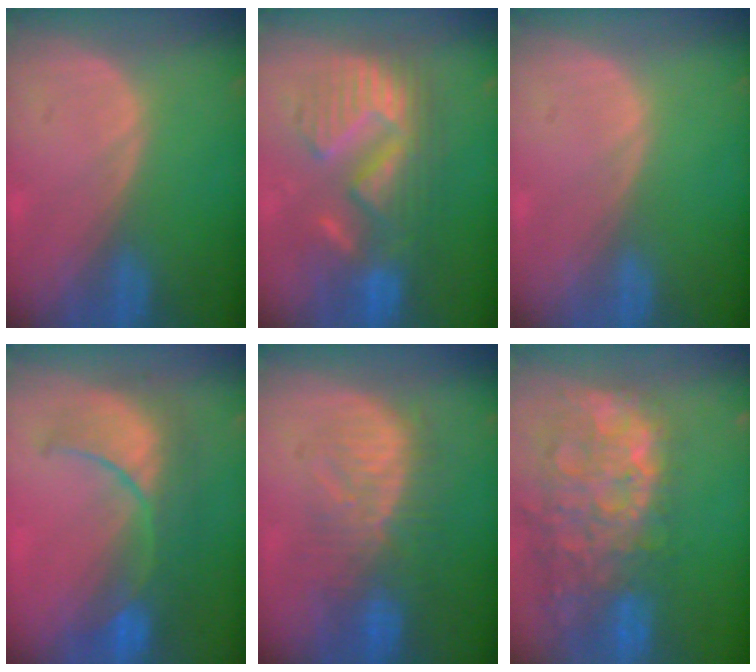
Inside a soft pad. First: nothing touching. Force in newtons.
{"total": 11.0, "press": 11.0, "slide": 1.0}
{"total": 0.0}
{"total": 9.2, "press": 9.0, "slide": 2.3}
{"total": 9.6, "press": 9.0, "slide": 3.3}
{"total": 14.7, "press": 11.9, "slide": 8.5}